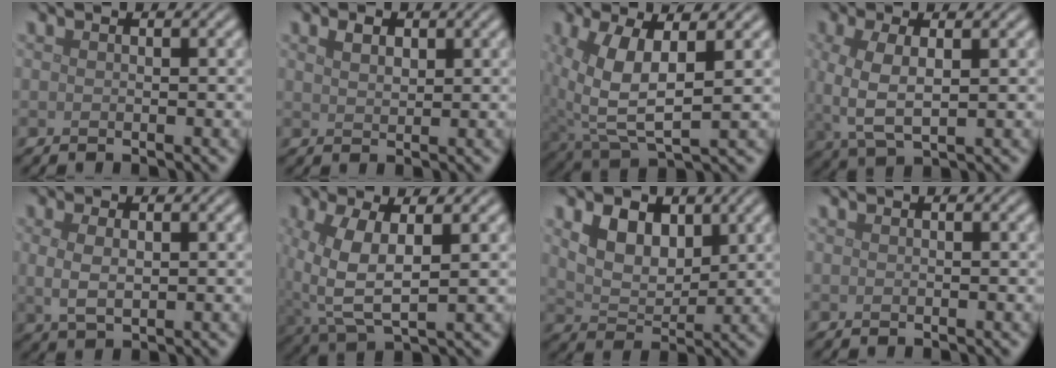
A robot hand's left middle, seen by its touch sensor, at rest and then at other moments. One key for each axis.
{"total": 1.6, "fx": 0.9, "fy": 0.9, "fz": 0.9, "tx": -0.017, "ty": 0.002, "tz": 0.020}
{"total": 6.8, "fx": 1.3, "fy": 3.1, "fz": 5.9, "tx": -0.138, "ty": -0.011, "tz": 0.028}
{"total": 4.3, "fx": 0.2, "fy": 2.0, "fz": 3.9, "tx": -0.096, "ty": -0.002, "tz": 0.005}
{"total": 2.5, "fx": 0.3, "fy": 1.4, "fz": 2.0, "tx": -0.049, "ty": -0.005, "tz": 0.009}
{"total": 5.8, "fx": 0.6, "fy": 2.5, "fz": 5.2, "tx": -0.121, "ty": 0.000, "tz": 0.013}
{"total": 4.2, "fx": 1.9, "fy": 2.7, "fz": 2.7, "tx": -0.061, "ty": -0.005, "tz": 0.032}
{"total": 0.0}